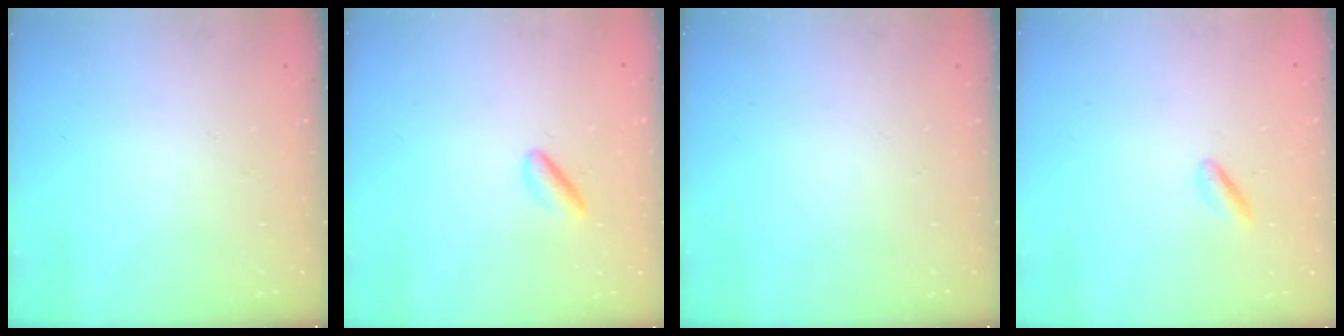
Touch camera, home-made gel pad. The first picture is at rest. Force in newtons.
{"total": 2.7, "press": 2.6, "slide": 0.7}
{"total": 0.0}
{"total": 0.8, "press": 0.7, "slide": 0.4}